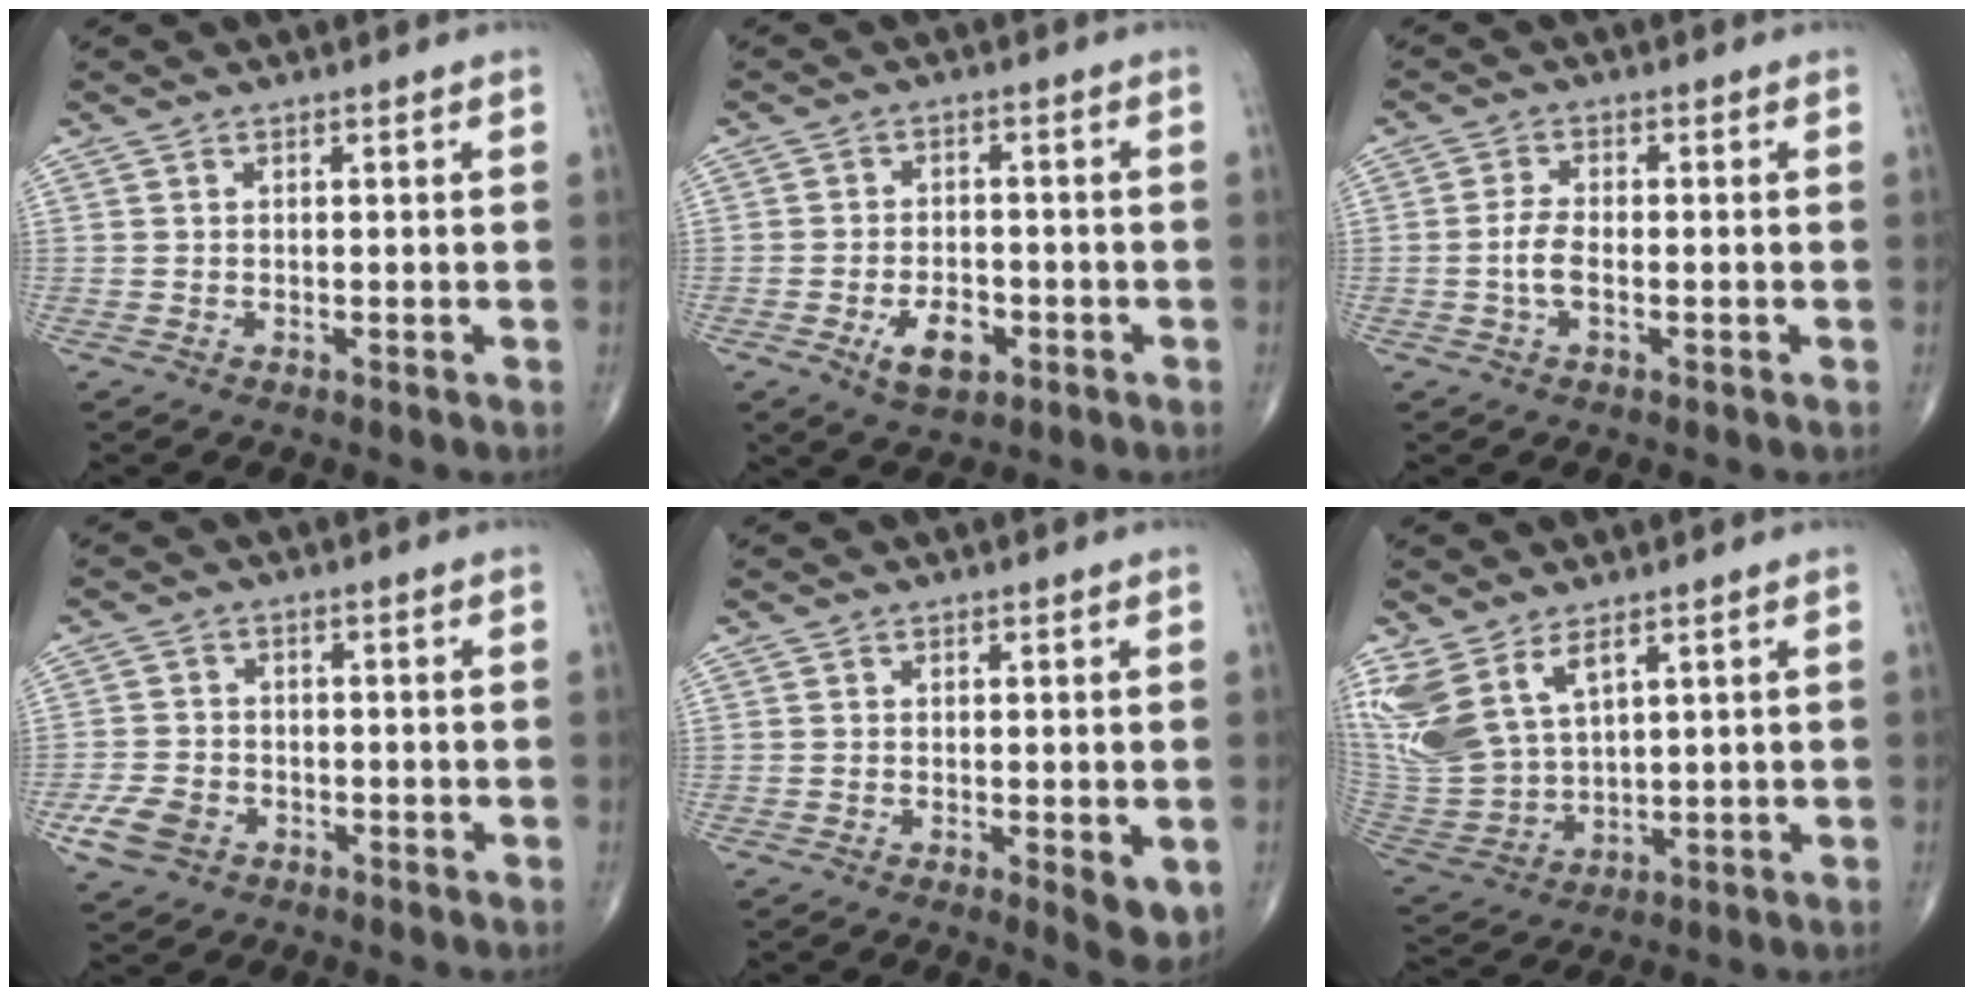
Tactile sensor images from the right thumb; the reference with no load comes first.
{"total": 6.3, "force": [-2.6, 3.6, 4.5], "torque": [-0.065, 0.008, -0.040]}
{"total": 3.6, "force": [-0.8, 1.5, 3.1], "torque": [-0.069, 0.008, -0.021]}
{"total": 5.7, "force": [-2.7, 4.1, 2.8], "torque": [-0.057, 0.010, -0.047]}
{"total": 4.6, "force": [-1.0, 1.5, 4.2], "torque": [-0.054, -0.013, -0.010]}
{"total": 13.6, "force": [7.1, 7.1, 9.1], "torque": [-0.207, -0.029, 0.166]}